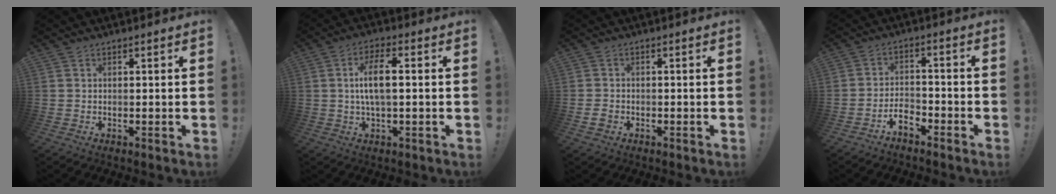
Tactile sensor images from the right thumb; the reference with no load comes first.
{"total": 8.9, "force": [0.5, 3.1, 8.3], "torque": [-0.147, 0.001, 0.005]}
{"total": 2.8, "force": [-1.5, 2.1, 1.2], "torque": [-0.023, 0.009, -0.028]}
{"total": 5.5, "force": [-4.4, 2.6, 2.0], "torque": [-0.041, 0.016, -0.083]}